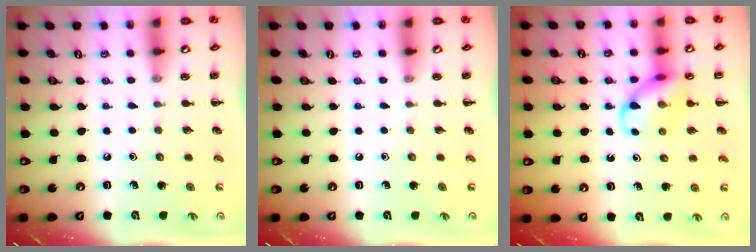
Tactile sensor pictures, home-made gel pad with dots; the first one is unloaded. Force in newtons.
{"total": 0.0}
{"total": 11.5, "press": 11.4, "slide": 1.3}